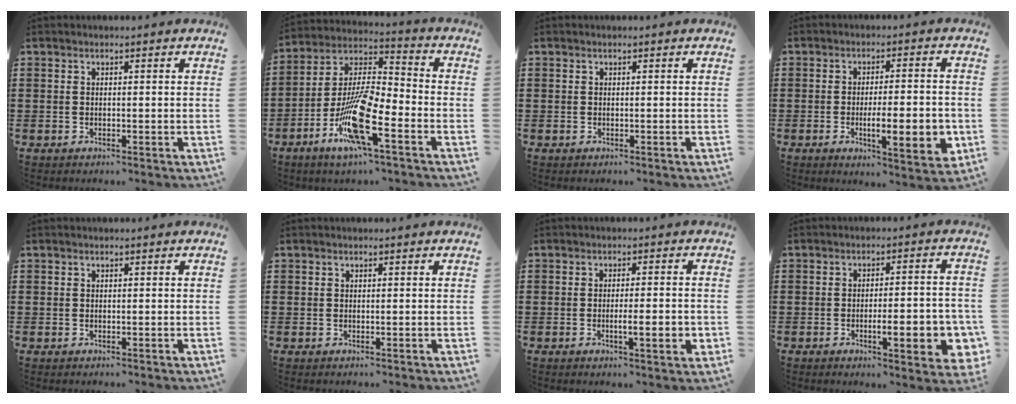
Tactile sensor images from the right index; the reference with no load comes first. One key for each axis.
{"total": 12.7, "fx": -6.3, "fy": 2.8, "fz": 10.7, "tx": -0.232, "ty": -0.012, "tz": -0.123}
{"total": 0.0}
{"total": 9.0, "fx": -2.1, "fy": 2.3, "fz": 8.5, "tx": -0.120, "ty": -0.008, "tz": -0.031}
{"total": 0.0}
{"total": 0.0}
{"total": 4.6, "fx": -1.1, "fy": 0.5, "fz": 4.5, "tx": -0.065, "ty": -0.008, "tz": -0.020}
{"total": 7.8, "fx": -2.1, "fy": 1.9, "fz": 7.3, "tx": -0.099, "ty": -0.006, "tz": -0.035}